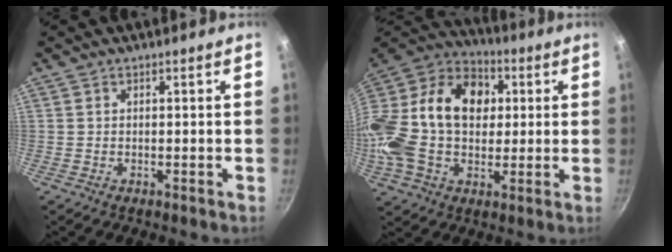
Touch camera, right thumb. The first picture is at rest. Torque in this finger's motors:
{"motor_torque": [2.55, 2.46, 1.52, -1.25, 0.37]}